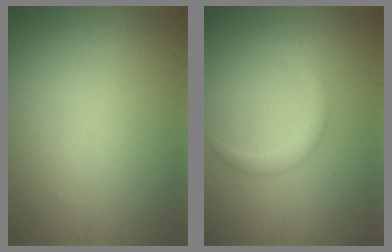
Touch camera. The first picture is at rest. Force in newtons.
{"total": 1.8, "press": 1.8, "slide": 0.2}